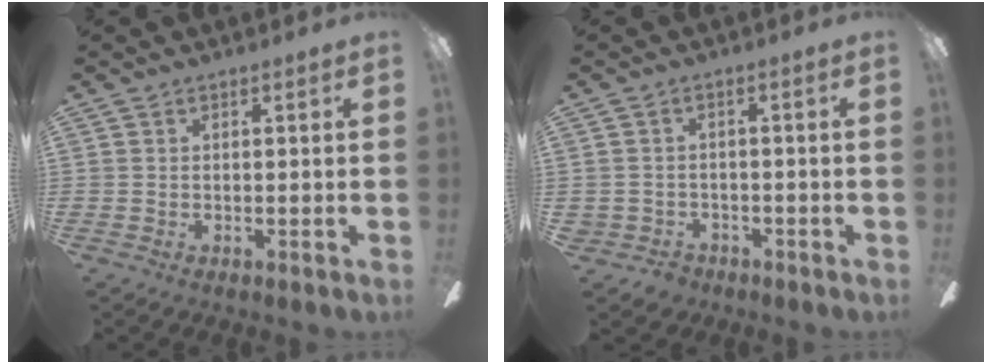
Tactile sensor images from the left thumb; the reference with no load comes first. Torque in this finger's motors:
{"motor_torque": [-0.03, 0.03, 0.19, -0.10, 0.04]}